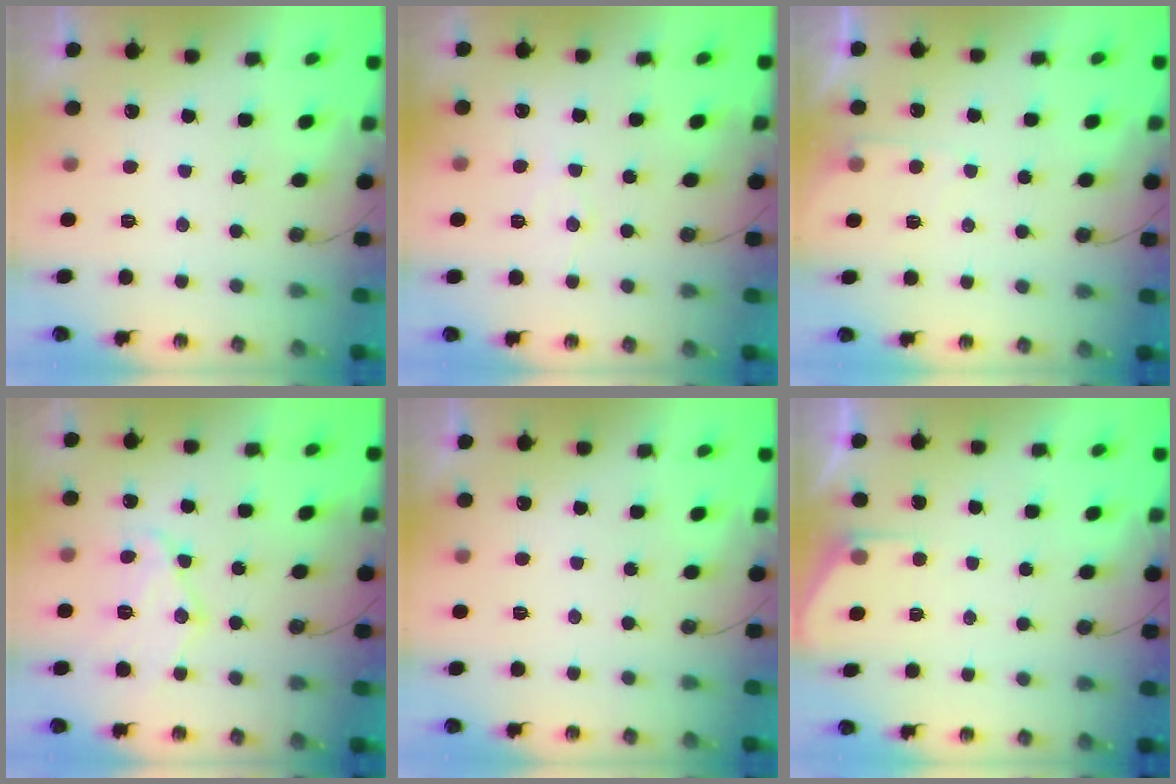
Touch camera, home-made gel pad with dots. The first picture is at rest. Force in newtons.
{"total": 6.5, "press": 6.4, "slide": 0.7}
{"total": 3.7, "press": 3.6, "slide": 0.4}
{"total": 13.3, "press": 13.2, "slide": 0.9}
{"total": 0.0}
{"total": 3.0, "press": 2.9, "slide": 0.4}